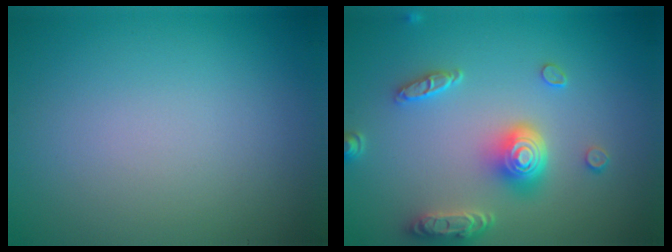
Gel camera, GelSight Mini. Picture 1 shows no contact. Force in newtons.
{"total": 4.9, "press": 3.9, "slide": 2.9}